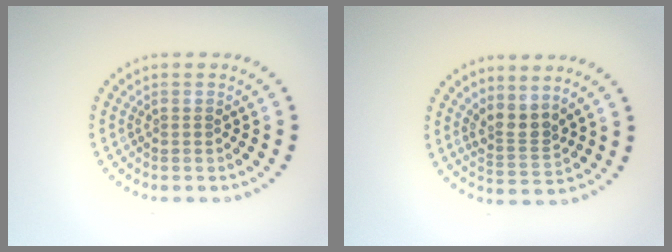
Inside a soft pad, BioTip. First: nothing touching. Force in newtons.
{"total": 2.6, "press": 1.9, "slide": 1.7}